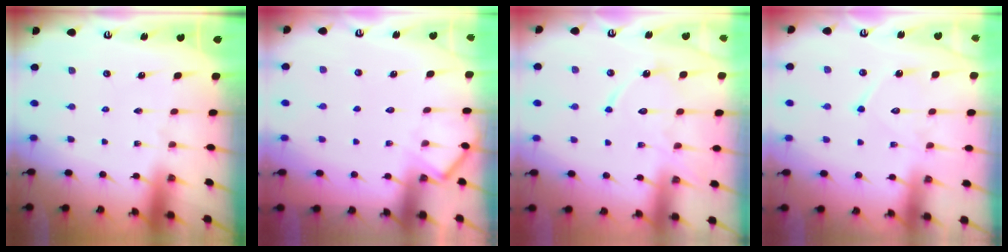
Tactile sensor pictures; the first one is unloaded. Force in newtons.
{"total": 7.1, "press": 7.1, "slide": 0.7}
{"total": 11.6, "press": 11.5, "slide": 1.0}
{"total": 11.2, "press": 11.2, "slide": 1.0}